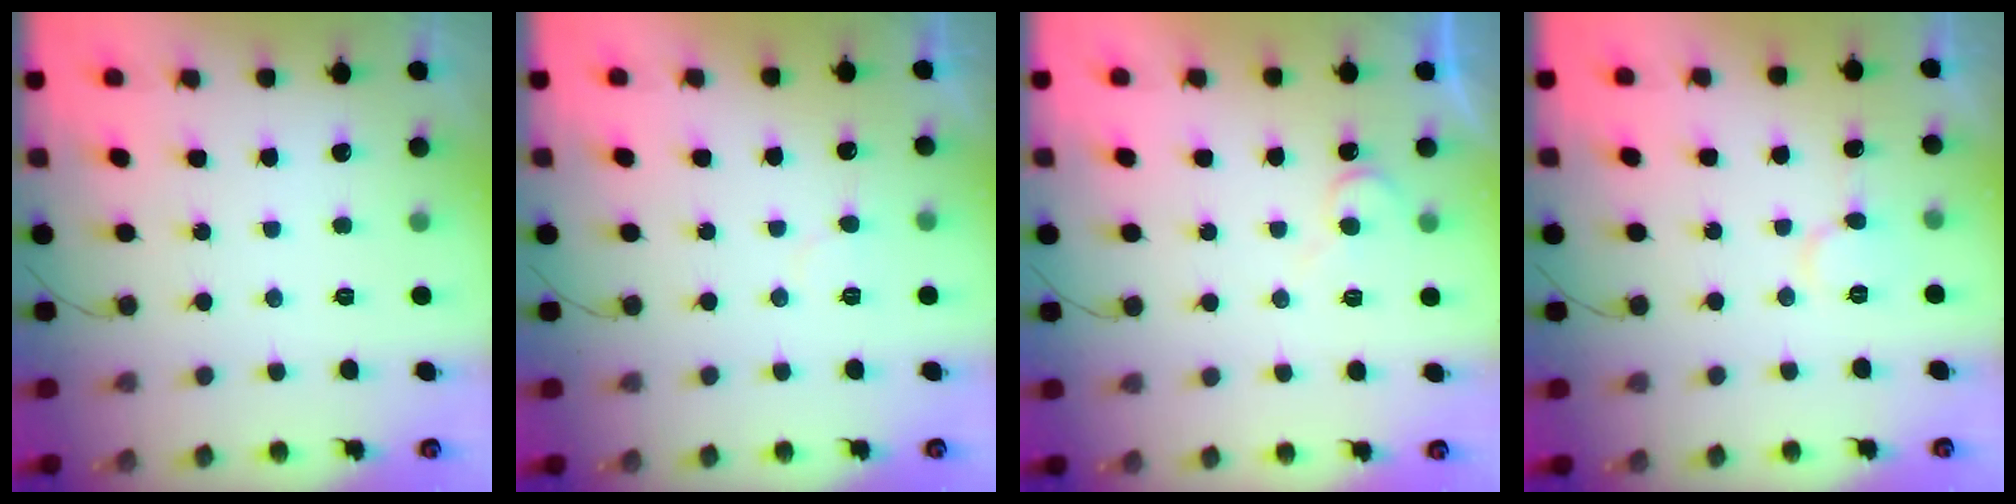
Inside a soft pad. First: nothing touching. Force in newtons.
{"total": 5.2, "press": 5.1, "slide": 0.4}
{"total": 5.8, "press": 5.8, "slide": 0.8}
{"total": 6.6, "press": 6.6, "slide": 0.4}